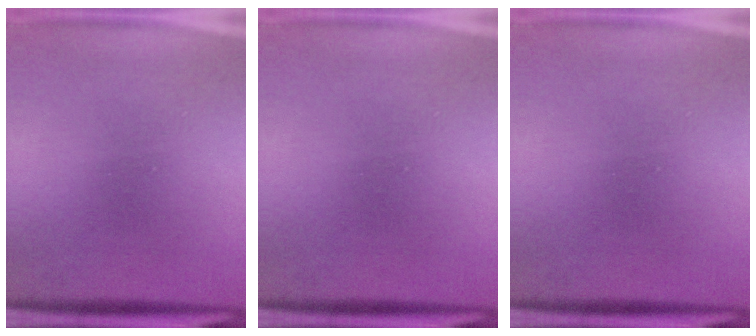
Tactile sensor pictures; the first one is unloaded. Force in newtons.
{"total": 0.0}
{"total": 0.0}